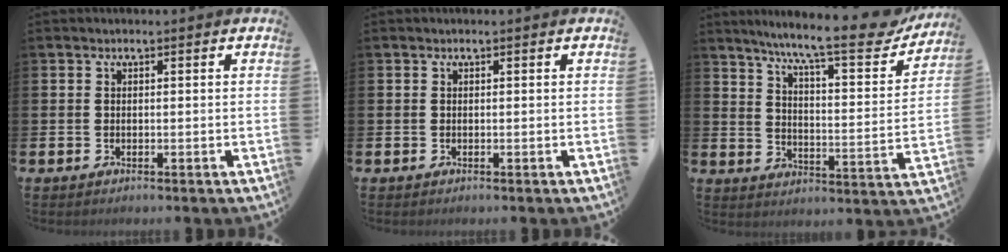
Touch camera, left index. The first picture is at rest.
{"total": 0.0}
{"total": 11.3, "force": [9.1, 1.6, 6.5], "torque": [-0.125, -0.056, 0.142]}